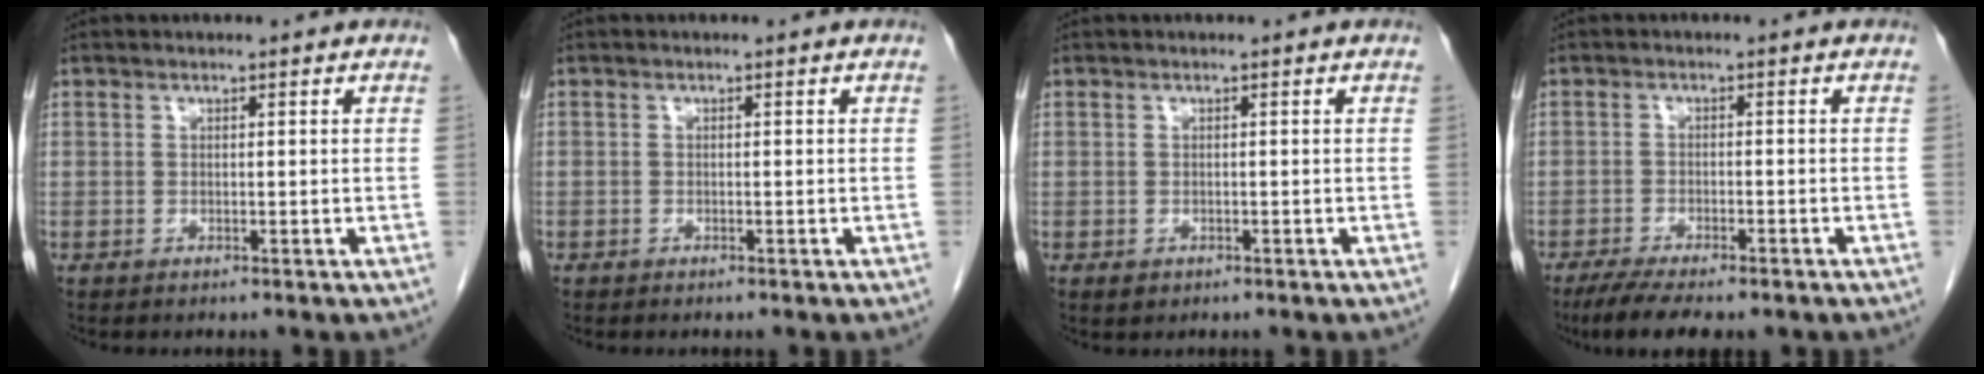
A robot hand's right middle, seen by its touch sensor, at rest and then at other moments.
{"total": 0.0}
{"total": 1.0, "force": [-0.5, 0.8, 0.4], "torque": [-0.008, 0.002, -0.001]}
{"total": 8.4, "force": [-6.6, 2.0, 4.9], "torque": [-0.074, -0.014, -0.098]}